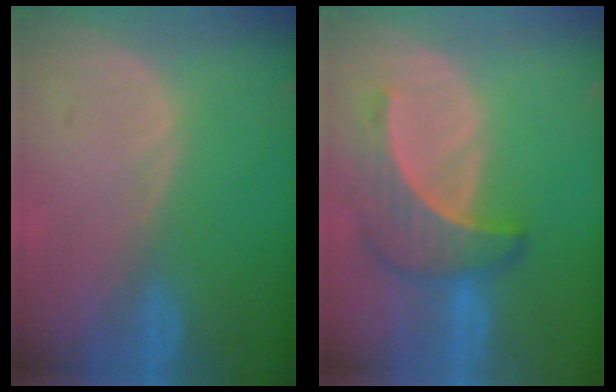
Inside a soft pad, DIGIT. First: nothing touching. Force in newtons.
{"total": 6.4, "press": 6.4, "slide": 0.3}